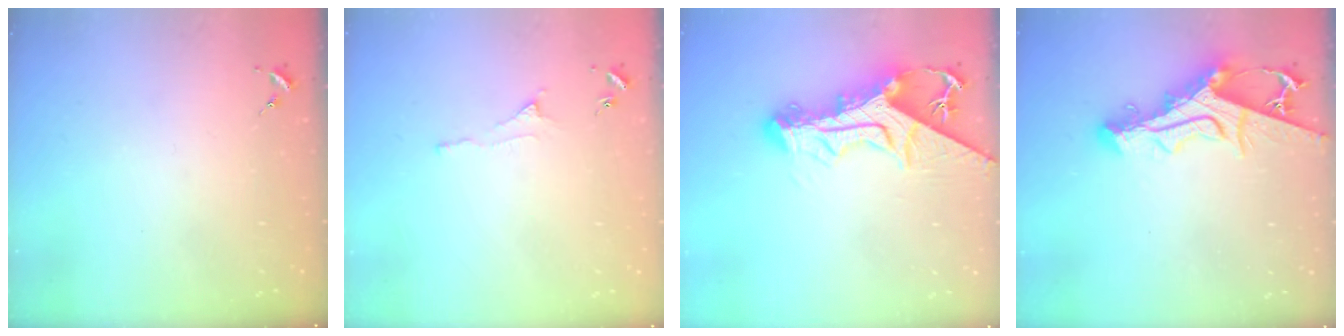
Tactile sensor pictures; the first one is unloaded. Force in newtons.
{"total": 3.7, "press": 3.6, "slide": 0.7}
{"total": 17.2, "press": 17.1, "slide": 1.6}
{"total": 13.1, "press": 13.1, "slide": 1.2}